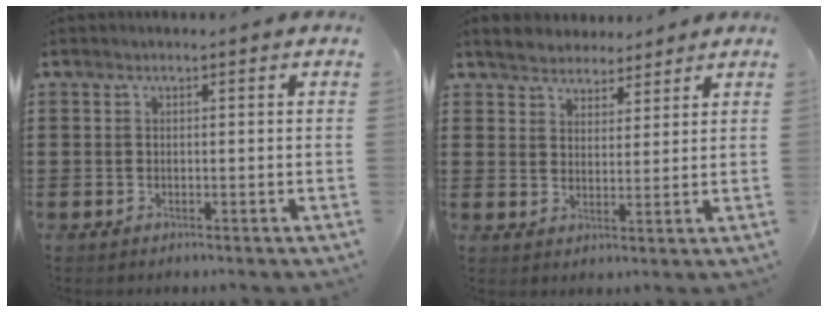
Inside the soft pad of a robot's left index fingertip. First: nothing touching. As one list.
[{"total": 4.0, "force": [3.7, 1.7, 0.0], "torque": [-0.017, -0.004, 0.069]}]